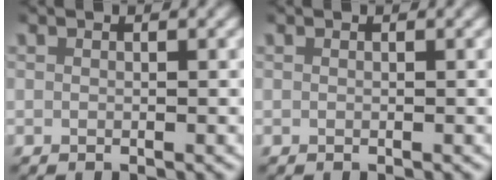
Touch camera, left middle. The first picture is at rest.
{"total": 0.0}